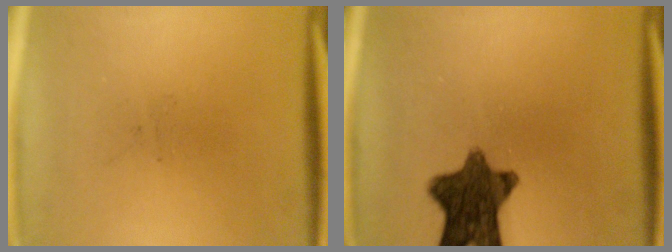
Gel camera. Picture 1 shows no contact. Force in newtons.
{"total": 10.8}